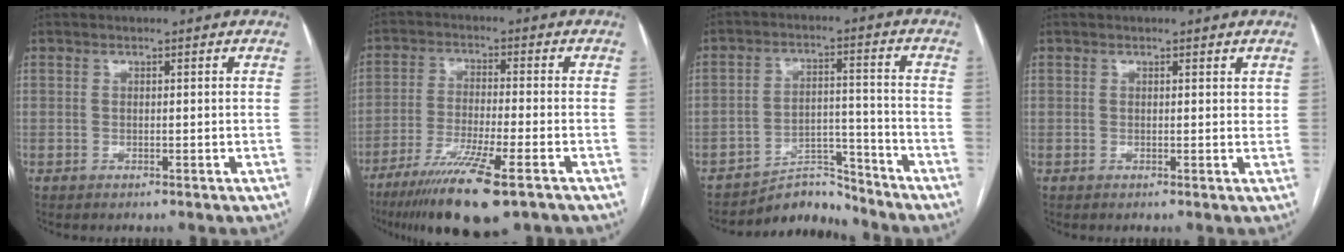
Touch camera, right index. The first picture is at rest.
{"total": 13.5, "force": [-8.7, 1.1, 10.2], "torque": [-0.184, -0.040, -0.146]}
{"total": 6.6, "force": [-6.5, 1.3, -0.7], "torque": [0.018, 0.036, -0.104]}
{"total": 1.0, "force": [0.7, 0.5, 0.5], "torque": [-0.005, -0.002, 0.007]}